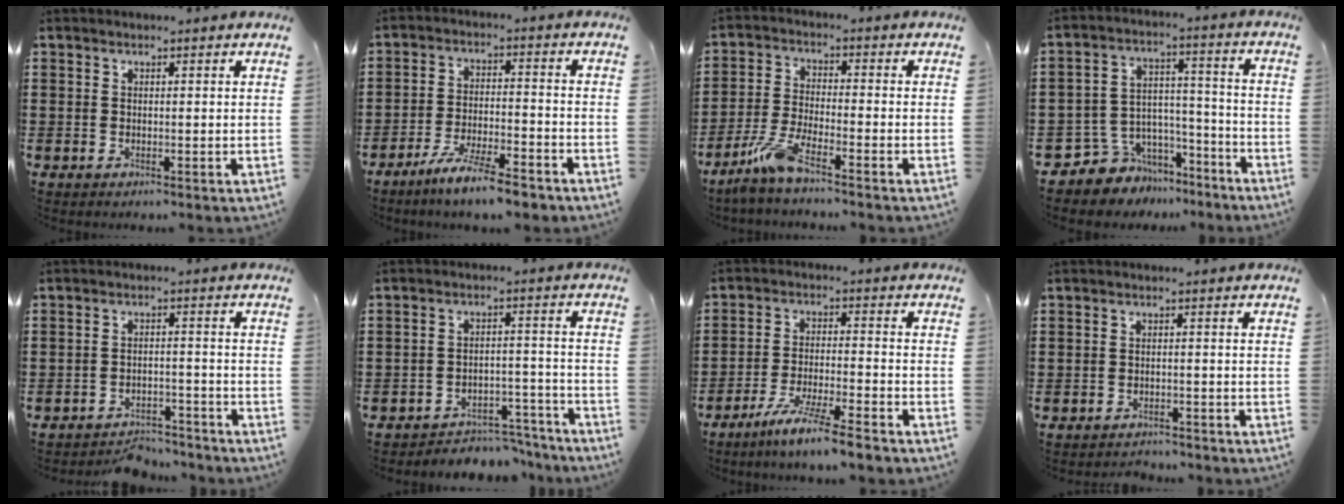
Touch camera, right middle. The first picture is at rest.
{"total": 7.7, "force": [-6.5, 0.4, 4.2], "torque": [-0.081, -0.002, -0.121]}
{"total": 6.4, "force": [-4.5, 0.8, 4.4], "torque": [-0.111, -0.017, -0.090]}
{"total": 5.9, "force": [-4.9, 3.3, -0.6], "torque": [-0.008, 0.005, -0.096]}
{"total": 3.9, "force": [-3.9, 0.5, 0.2], "torque": [-0.009, 0.002, -0.082]}
{"total": 5.0, "force": [-4.9, 0.9, 0.6], "torque": [-0.010, 0.011, -0.099]}
{"total": 7.1, "force": [-6.2, -0.6, 3.5], "torque": [-0.072, -0.016, -0.117]}
{"total": 1.8, "force": [-1.8, 0.2, -0.3], "torque": [-0.002, 0.000, -0.041]}